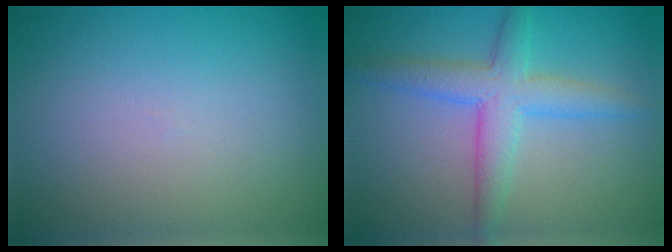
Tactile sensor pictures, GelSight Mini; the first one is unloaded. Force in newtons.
{"total": 4.4, "press": 4.4, "slide": 0.2}